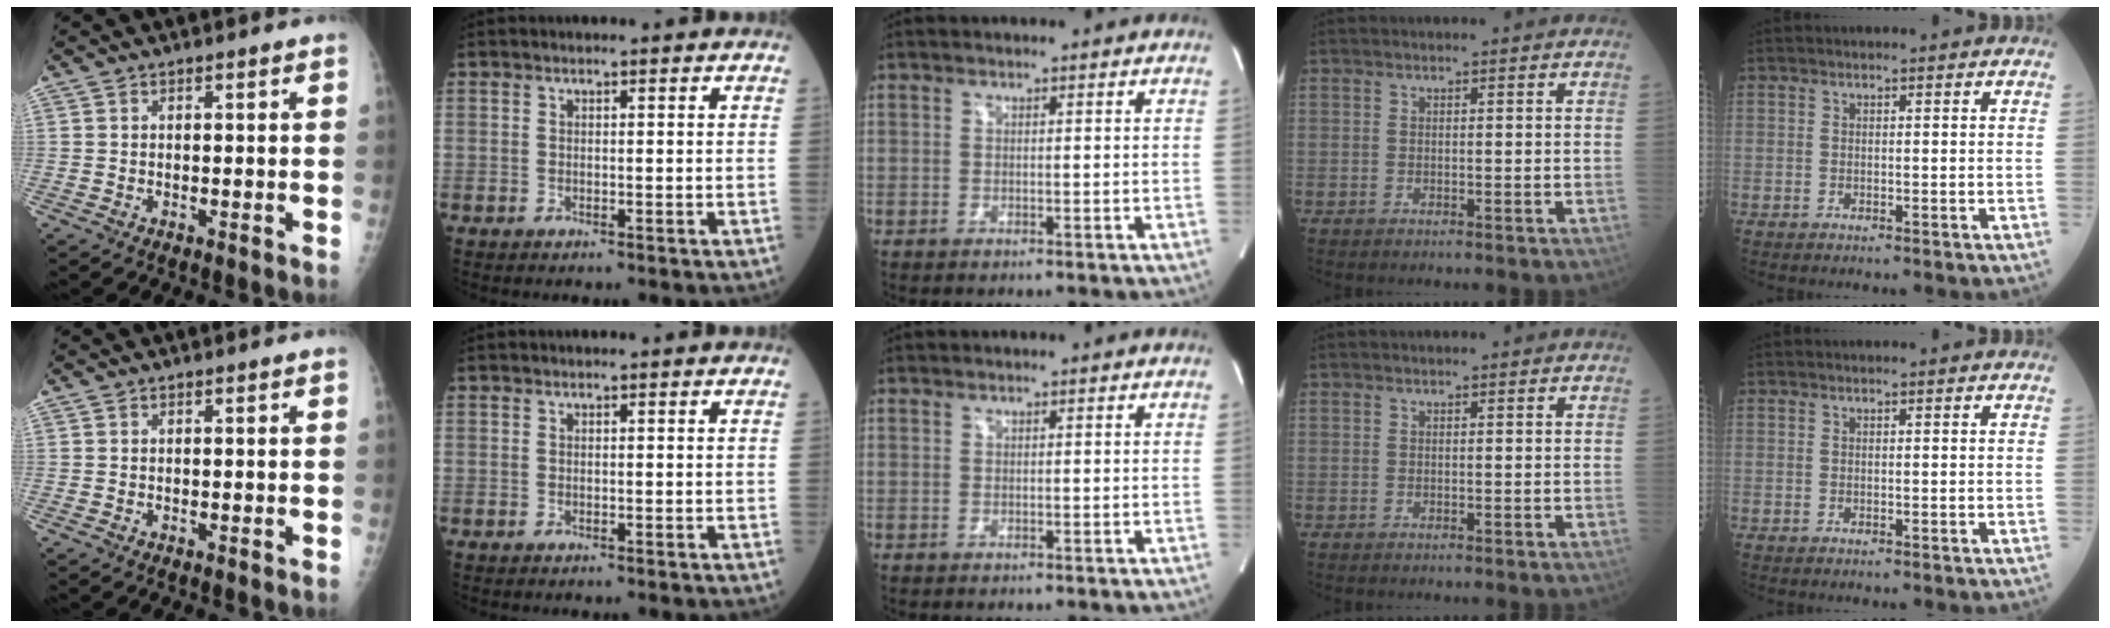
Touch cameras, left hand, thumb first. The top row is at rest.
{}